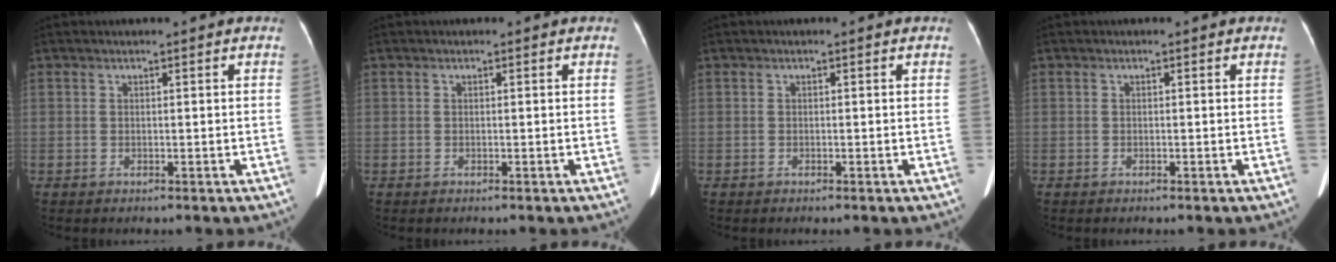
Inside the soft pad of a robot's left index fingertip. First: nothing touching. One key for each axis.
{"total": 0.0}
{"total": 0.0}
{"total": 0.0}